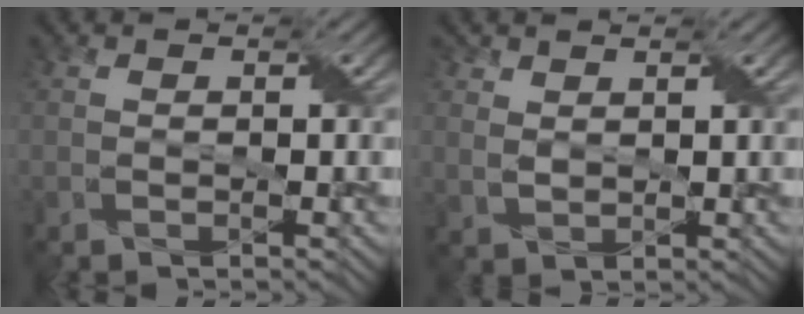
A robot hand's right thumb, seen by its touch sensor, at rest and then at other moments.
{"total": 1.9, "force": [1.4, 1.1, 0.4], "torque": [-0.016, -0.004, 0.035]}